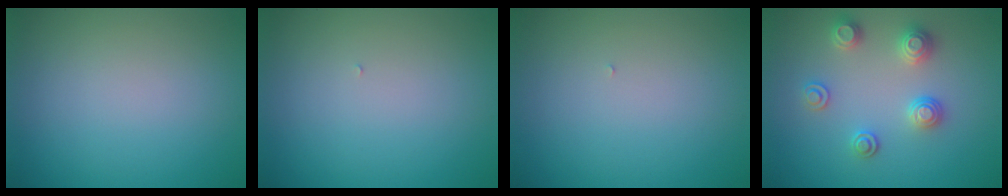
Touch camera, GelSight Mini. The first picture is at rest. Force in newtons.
{"total": 0.0}
{"total": 0.0}
{"total": 2.9, "press": 2.9, "slide": 0.2}